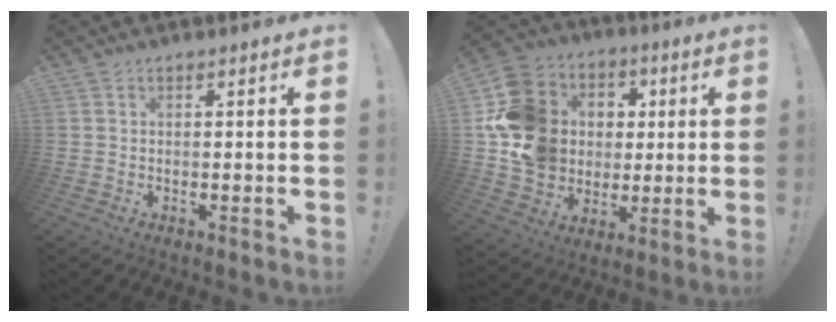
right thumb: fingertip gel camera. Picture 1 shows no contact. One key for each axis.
{"total": 18.7, "fx": 2.1, "fy": 16.8, "fz": 7.8, "tx": -0.119, "ty": 0.007, "tz": 0.075}